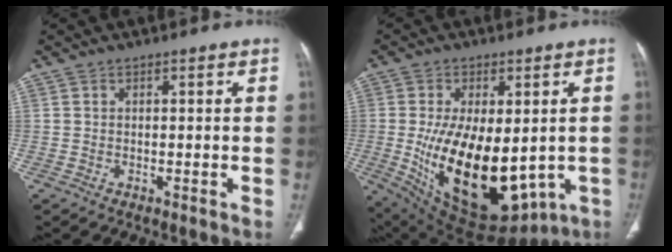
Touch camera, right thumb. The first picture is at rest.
{"total": 23.1, "force": [-3.2, 12.4, 19.2], "torque": [-0.322, -0.027, -0.010]}